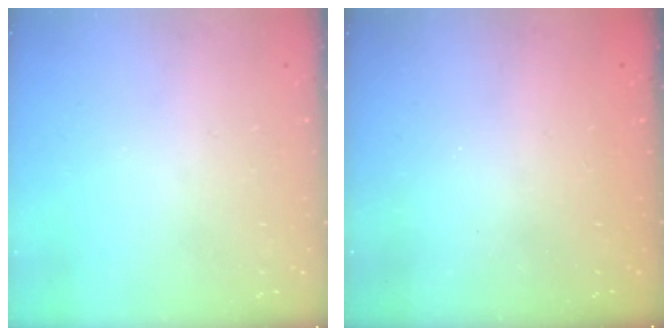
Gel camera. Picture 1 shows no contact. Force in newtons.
{"total": 2.4, "press": 2.3, "slide": 0.8}